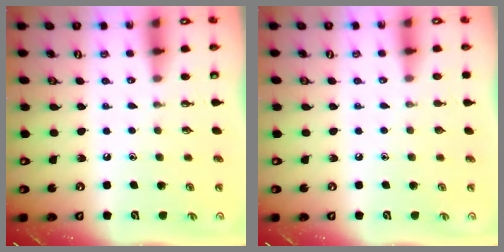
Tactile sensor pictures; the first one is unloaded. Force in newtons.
{"total": 0.0}